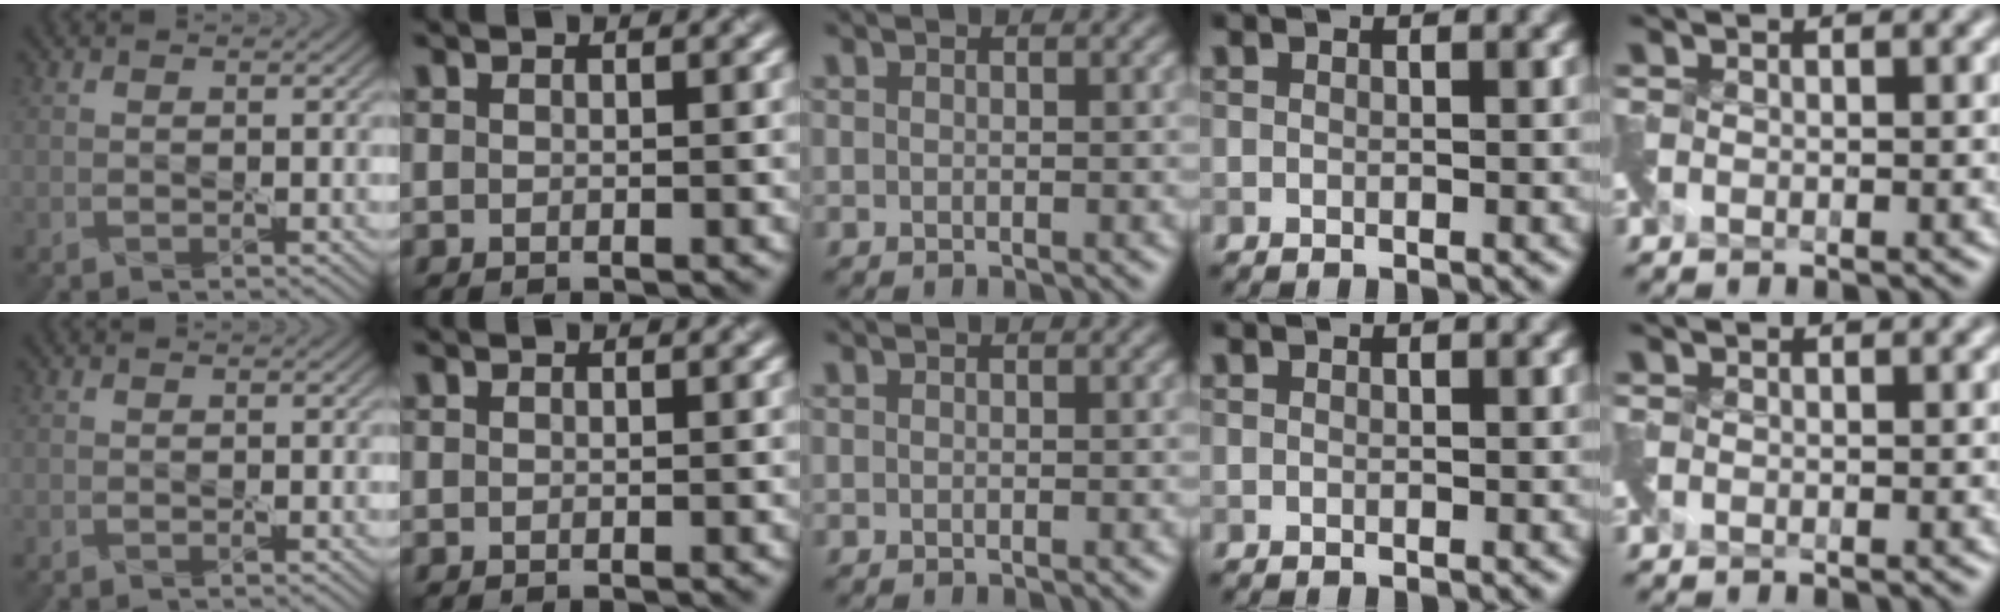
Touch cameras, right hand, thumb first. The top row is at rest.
{}